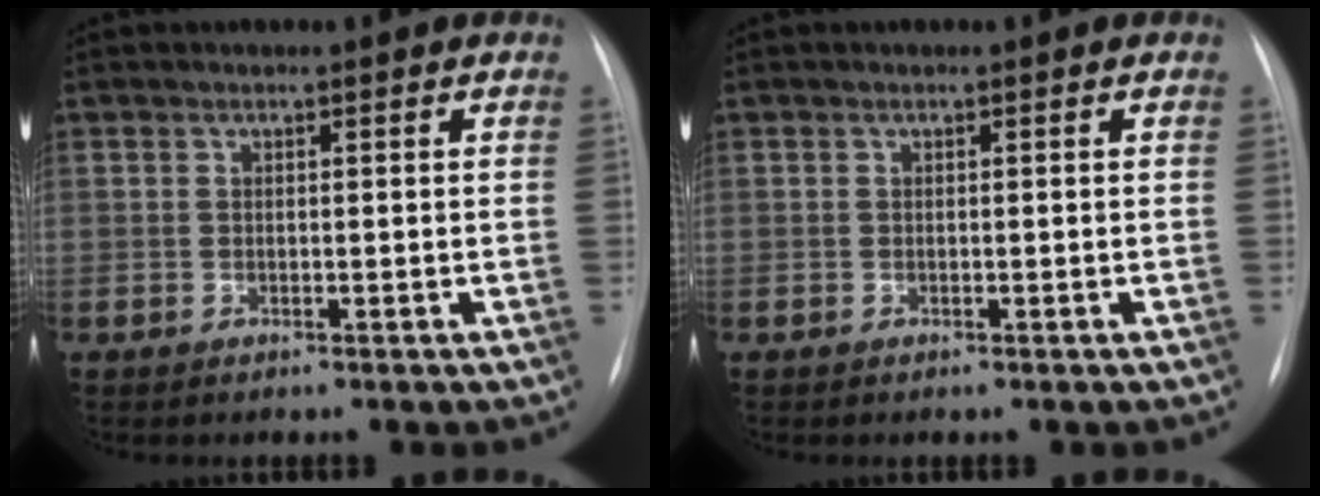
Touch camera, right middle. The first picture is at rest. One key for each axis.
{"total": 0.0}